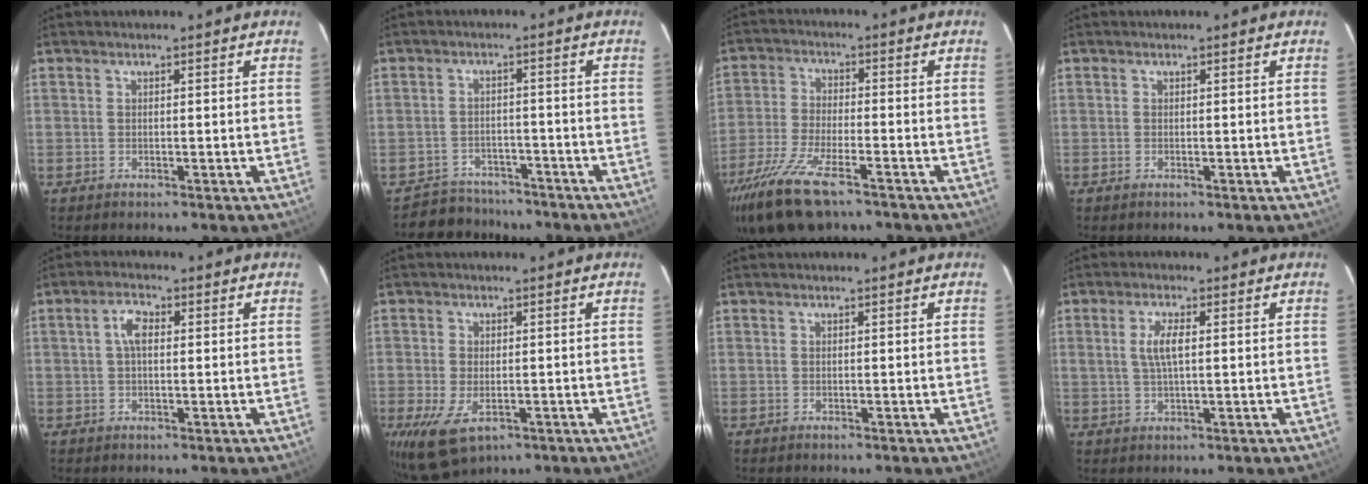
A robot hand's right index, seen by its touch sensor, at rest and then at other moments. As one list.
[{"total": 6.4, "force": [-5.2, 3.7, -0.3], "torque": [-0.008, 0.023, -0.079]}, {"total": 13.6, "force": [-9.4, 4.3, 8.9], "torque": [-0.205, -0.036, -0.182]}, {"total": 0.0}, {"total": 3.5, "force": [0.6, 1.7, 3.0], "torque": [-0.059, 0.011, 0.010]}, {"total": 7.4, "force": [-3.0, 4.2, 5.3], "torque": [-0.115, -0.024, -0.048]}, {"total": 0.0}, {"total": 4.0, "force": [0.8, 1.1, 3.8], "torque": [-0.074, 0.005, 0.019]}]